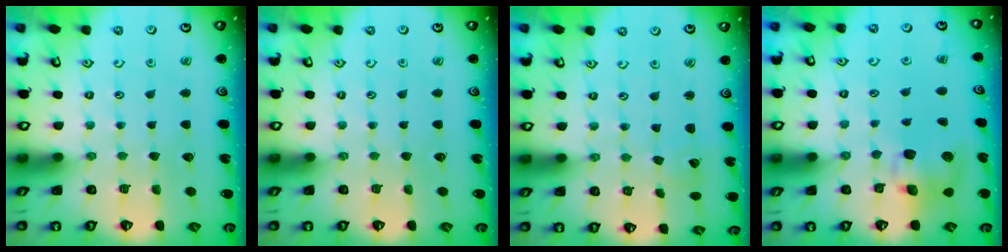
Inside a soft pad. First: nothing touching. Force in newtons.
{"total": 0.0}
{"total": 1.6, "press": 1.6, "slide": 0.2}
{"total": 9.4, "press": 9.3, "slide": 1.4}